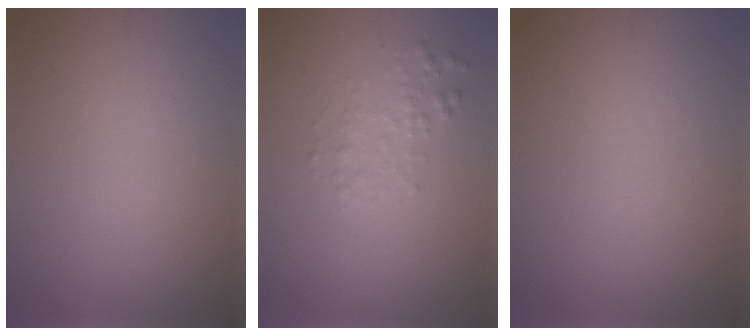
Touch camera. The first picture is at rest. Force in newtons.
{"total": 1.6, "press": 1.6, "slide": 0.0}
{"total": 0.0}